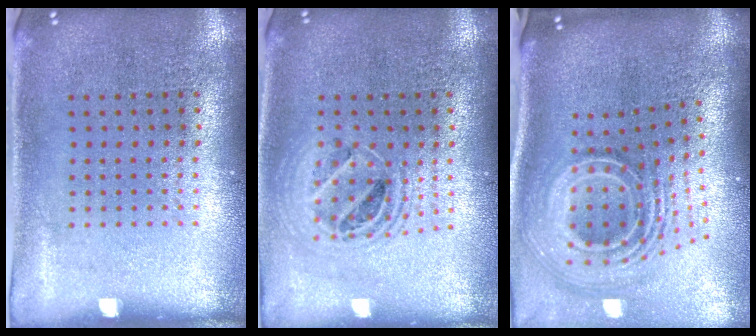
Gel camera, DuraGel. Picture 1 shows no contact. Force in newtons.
{"total": 1.6, "press": 1.4, "slide": 0.7}
{"total": 3.2, "press": 2.0, "slide": 2.5}